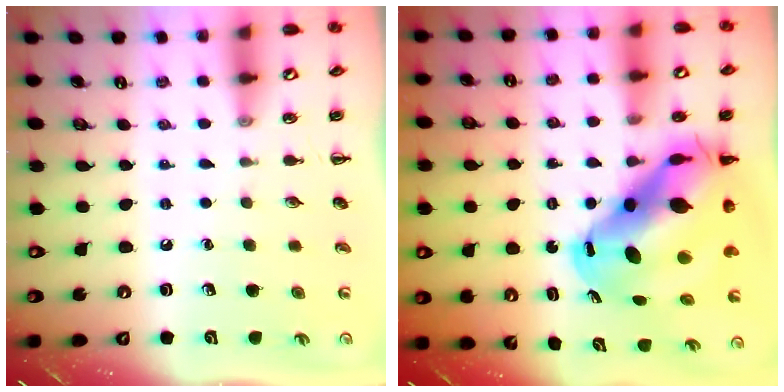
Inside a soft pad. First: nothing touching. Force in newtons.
{"total": 17.3, "press": 16.7, "slide": 4.7}